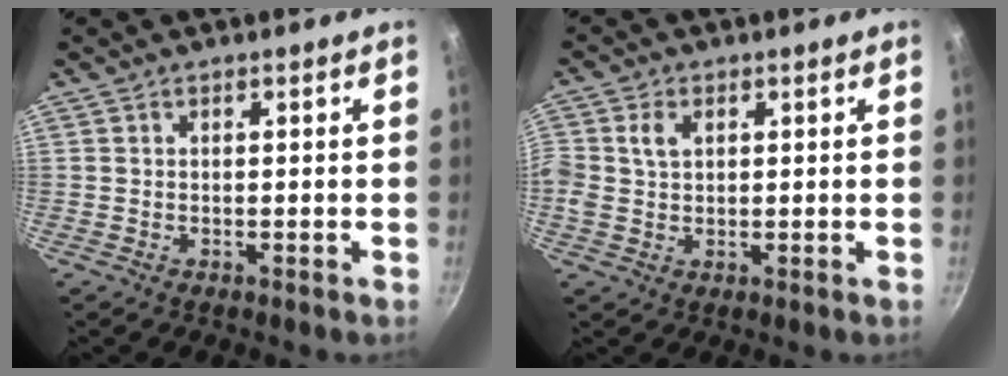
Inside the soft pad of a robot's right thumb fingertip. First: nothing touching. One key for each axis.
{"total": 4.3, "fx": 1.0, "fy": 3.2, "fz": 2.7, "tx": -0.047, "ty": 0.005, "tz": 0.015}